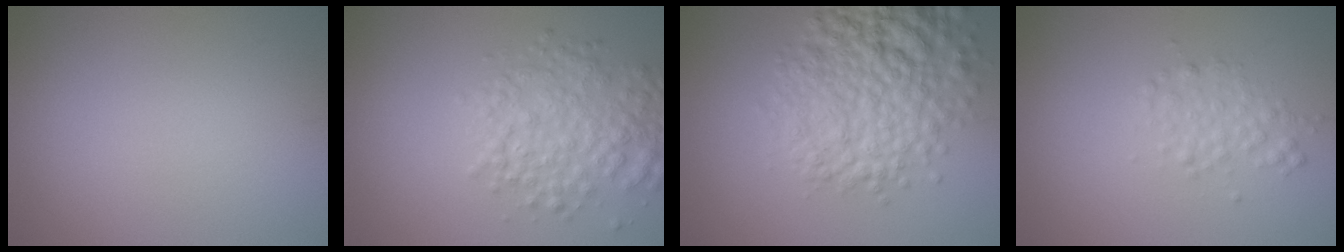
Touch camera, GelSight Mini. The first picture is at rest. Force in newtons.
{"total": 4.5, "press": 4.5, "slide": 0.2}
{"total": 8.7, "press": 8.7, "slide": 0.3}
{"total": 2.0, "press": 2.0, "slide": 0.0}